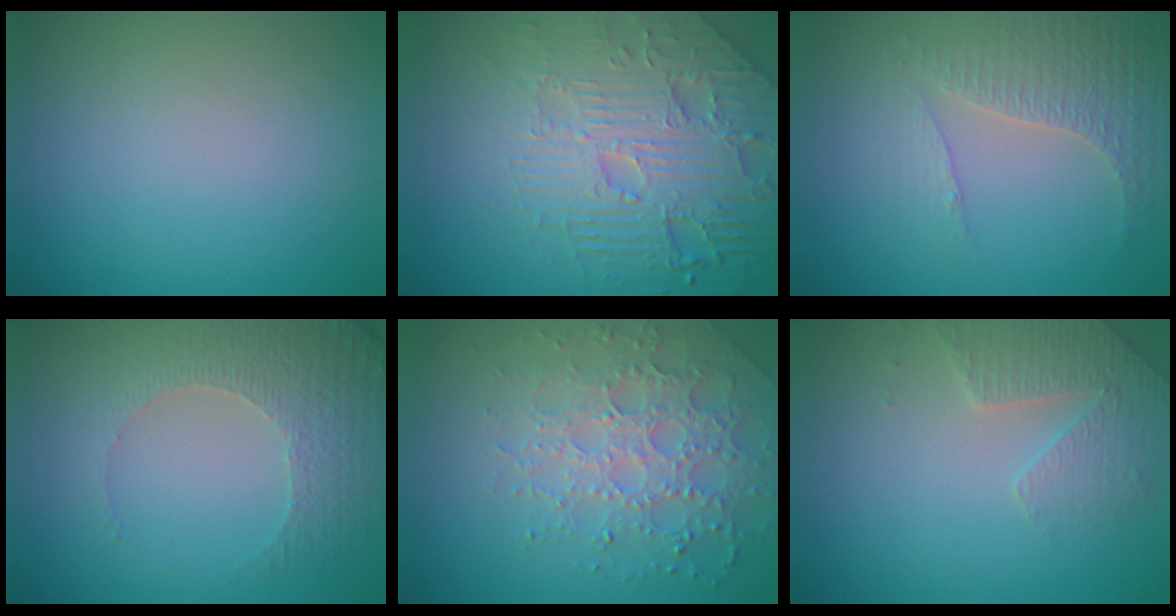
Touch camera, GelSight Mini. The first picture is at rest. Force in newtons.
{"total": 7.1, "press": 5.8, "slide": 4.1}
{"total": 4.2, "press": 3.0, "slide": 2.9}
{"total": 4.7, "press": 3.5, "slide": 3.1}
{"total": 4.3, "press": 4.2, "slide": 0.9}
{"total": 3.2, "press": 3.1, "slide": 0.8}